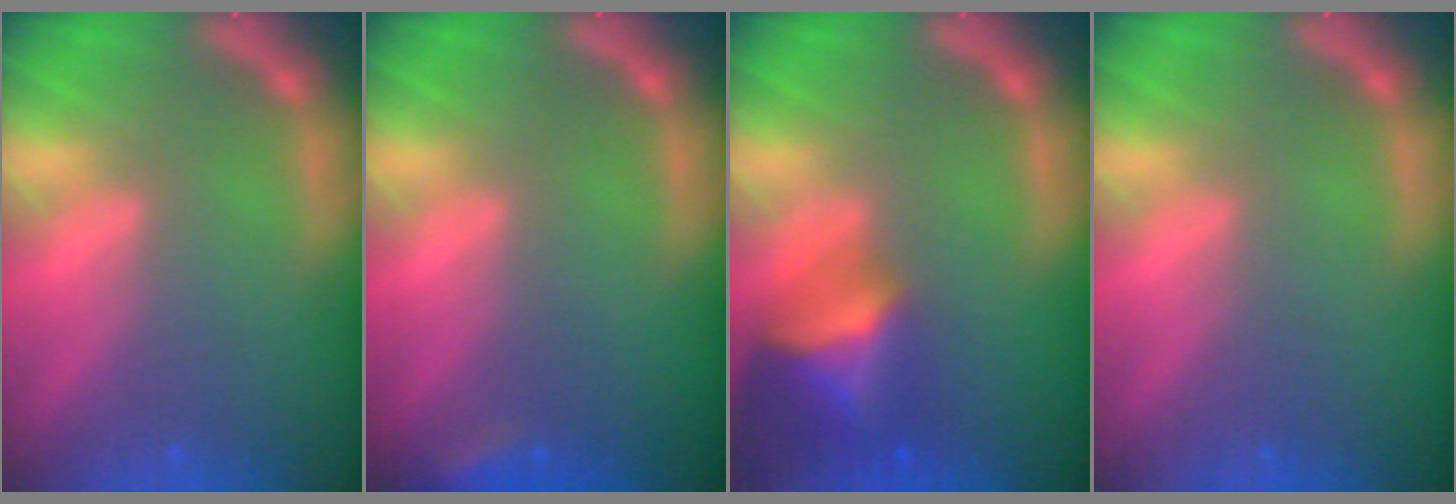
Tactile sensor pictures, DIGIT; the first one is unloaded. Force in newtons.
{"total": 1.9}
{"total": 6.4}
{"total": 0.0}